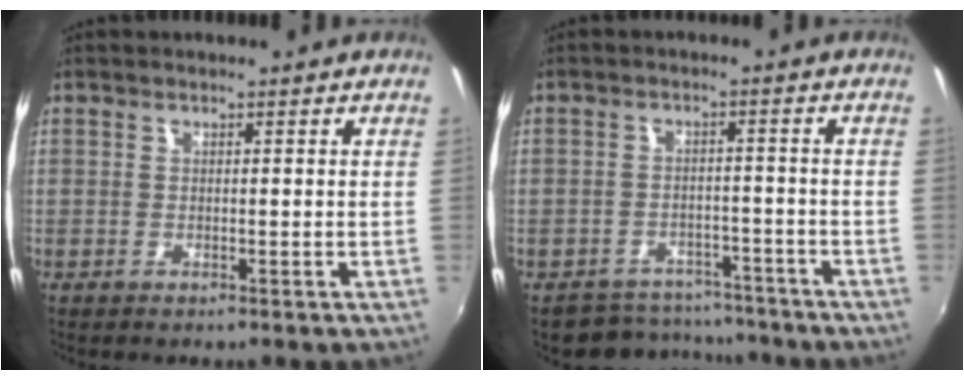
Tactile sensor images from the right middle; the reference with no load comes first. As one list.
[{"total": 7.7, "force": [-6.6, 3.9, 0.2], "torque": [-0.012, 0.022, -0.087]}]